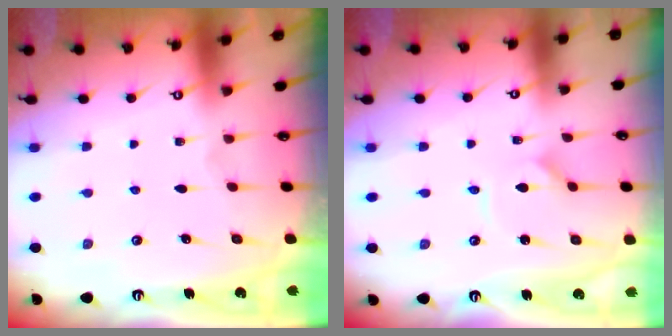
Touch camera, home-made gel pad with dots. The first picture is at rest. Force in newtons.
{"total": 1.5, "press": 1.5, "slide": 0.1}